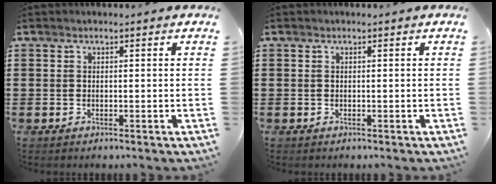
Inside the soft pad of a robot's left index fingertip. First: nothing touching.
{"total": 0.0}